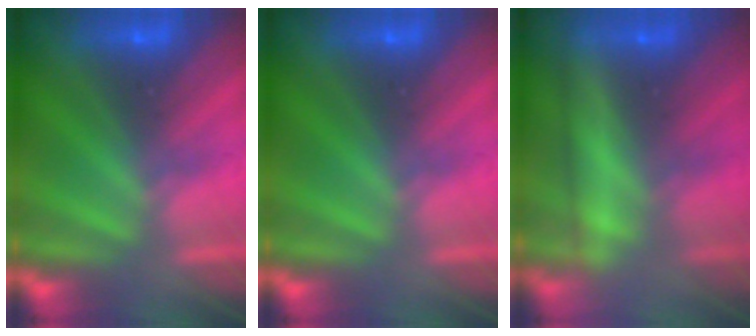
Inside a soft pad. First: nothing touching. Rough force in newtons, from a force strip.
{"total": 0.0}
{"total": 2.4}